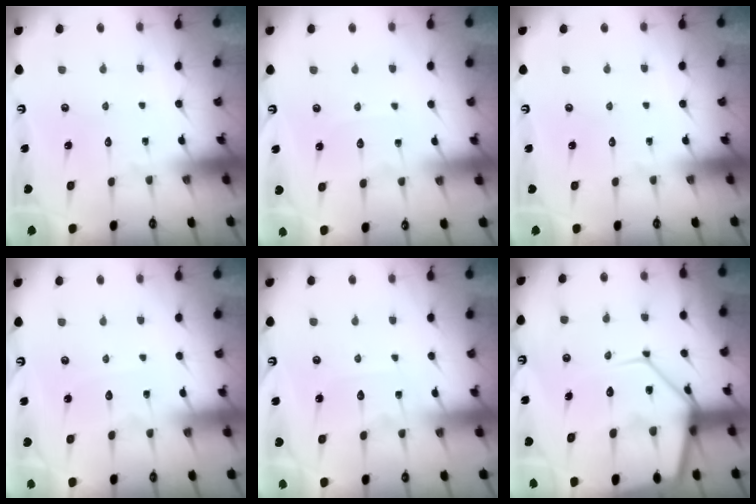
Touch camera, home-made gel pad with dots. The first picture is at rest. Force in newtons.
{"total": 2.5, "press": 2.5, "slide": 0.3}
{"total": 0.0}
{"total": 4.0, "press": 3.9, "slide": 0.4}
{"total": 5.4, "press": 5.4, "slide": 0.6}
{"total": 18.9, "press": 18.8, "slide": 1.9}